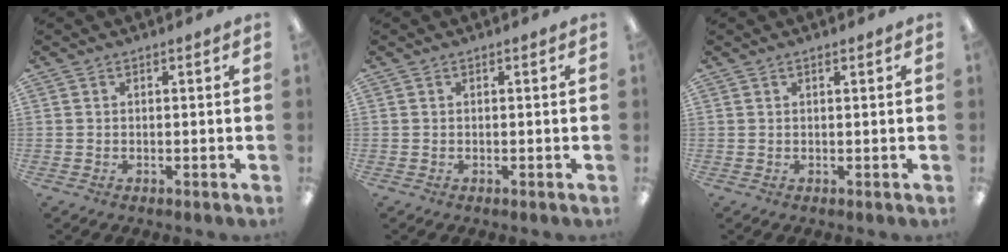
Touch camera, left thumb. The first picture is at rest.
{"total": 0.0}
{"total": 0.7, "force": [0.5, 0.2, 0.4], "torque": [-0.008, 0.001, 0.009]}